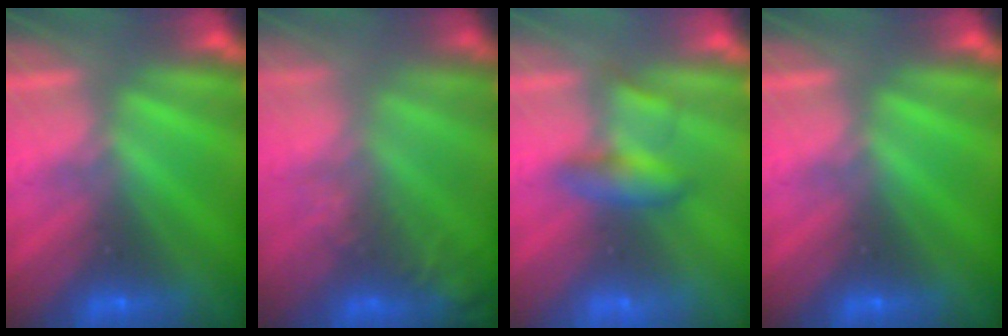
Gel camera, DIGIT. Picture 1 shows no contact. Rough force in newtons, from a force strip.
{"total": 7.4}
{"total": 2.2}
{"total": 0.0}